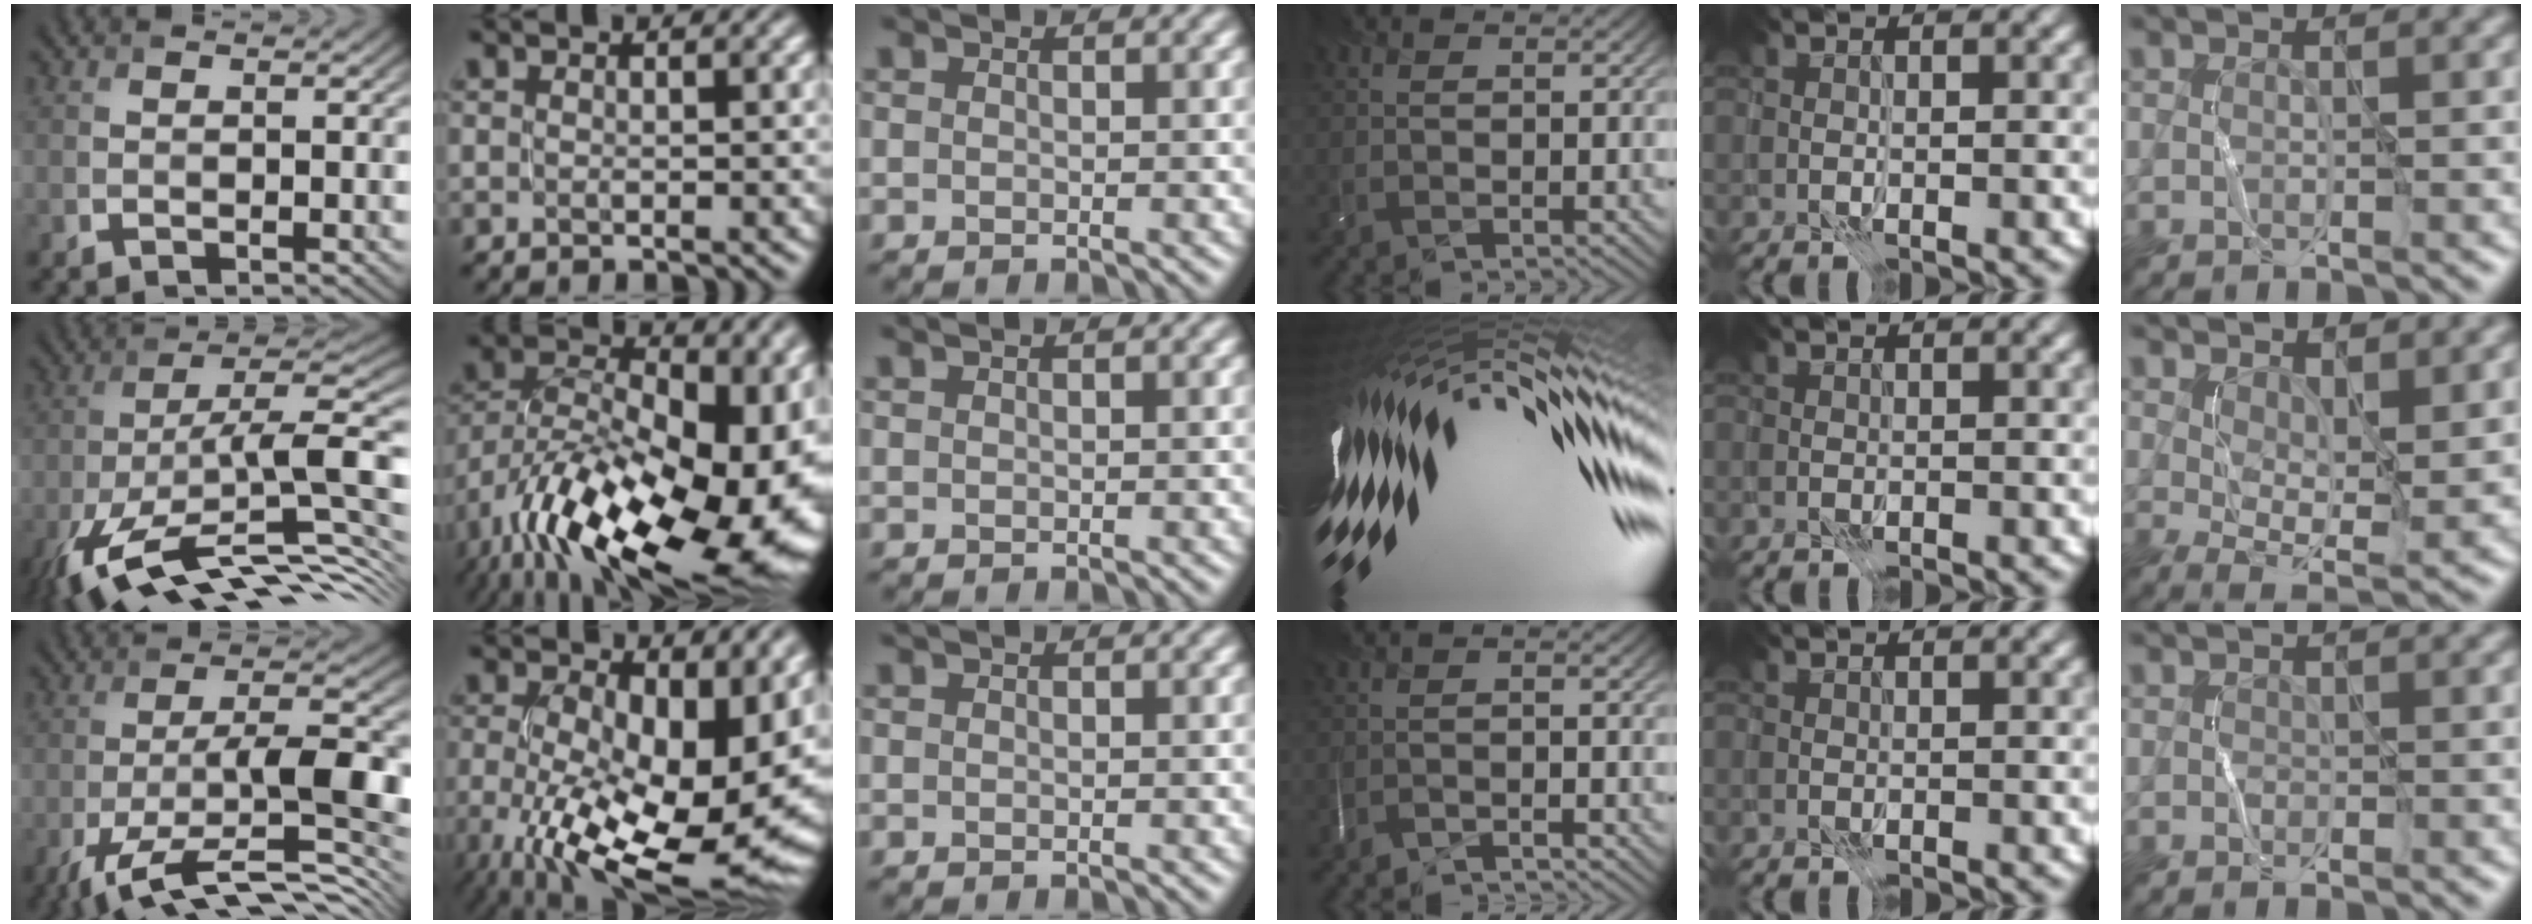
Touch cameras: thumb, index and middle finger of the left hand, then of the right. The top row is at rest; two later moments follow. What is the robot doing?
{"motion": "close", "object": "stapler"}